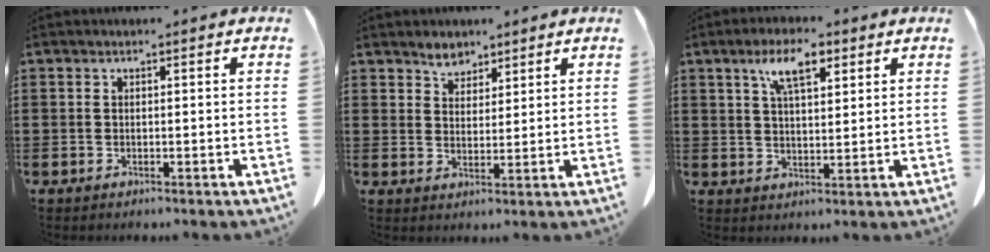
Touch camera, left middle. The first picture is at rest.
{"total": 3.5, "force": [3.0, 1.7, 0.7], "torque": [-0.022, 0.003, 0.057]}
{"total": 7.1, "force": [4.0, 2.4, 5.4], "torque": [-0.108, 0.005, 0.068]}